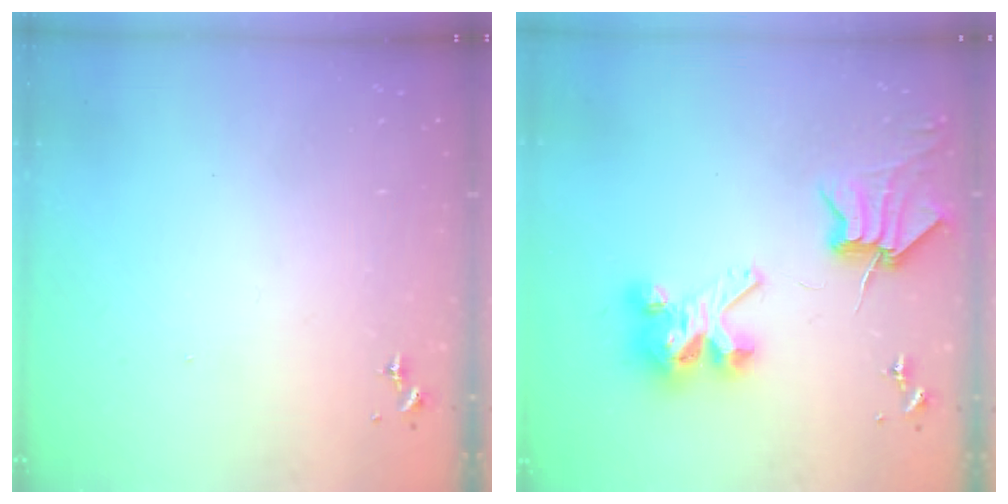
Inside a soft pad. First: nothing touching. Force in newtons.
{"total": 9.4, "press": 9.3, "slide": 1.2}